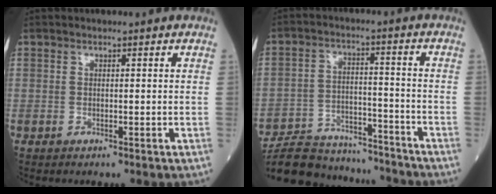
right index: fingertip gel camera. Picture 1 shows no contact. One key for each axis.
{"total": 16.9, "fx": -16.0, "fy": 3.8, "fz": 4.1, "tx": -0.083, "ty": 0.015, "tz": -0.242}